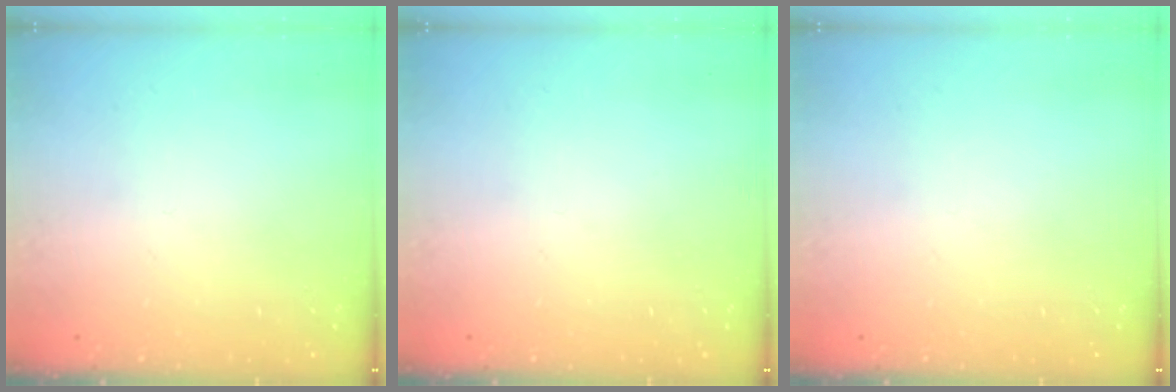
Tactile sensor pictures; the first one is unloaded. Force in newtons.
{"total": 0.0}
{"total": 0.0}